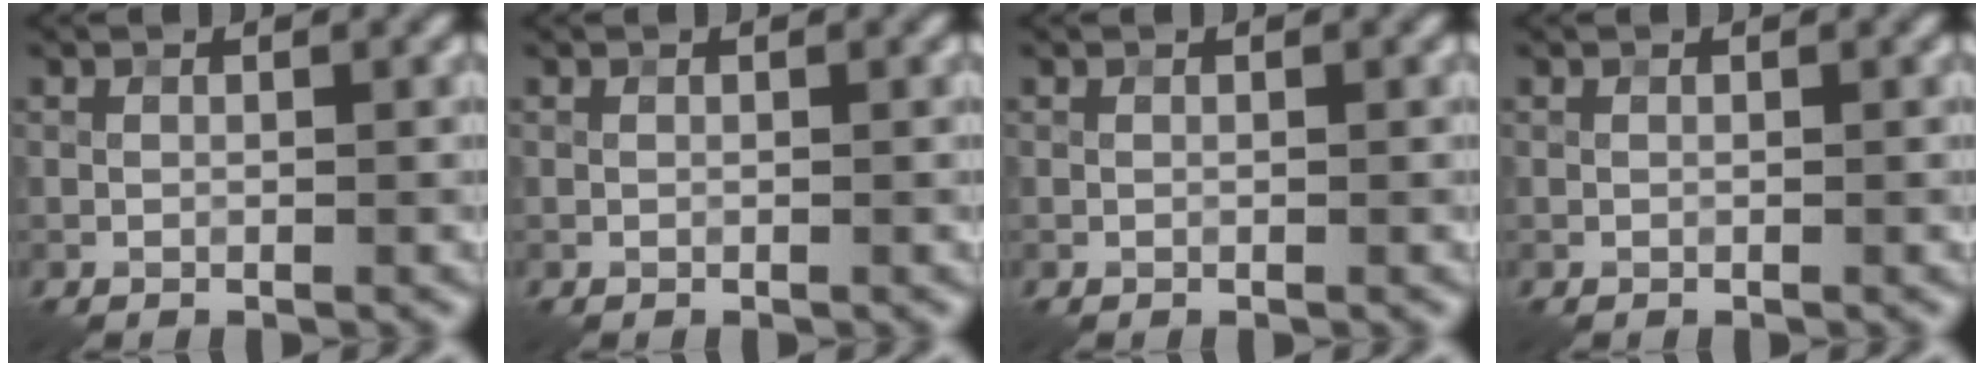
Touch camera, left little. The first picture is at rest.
{"total": 0.0}
{"total": 0.0}
{"total": 0.0}